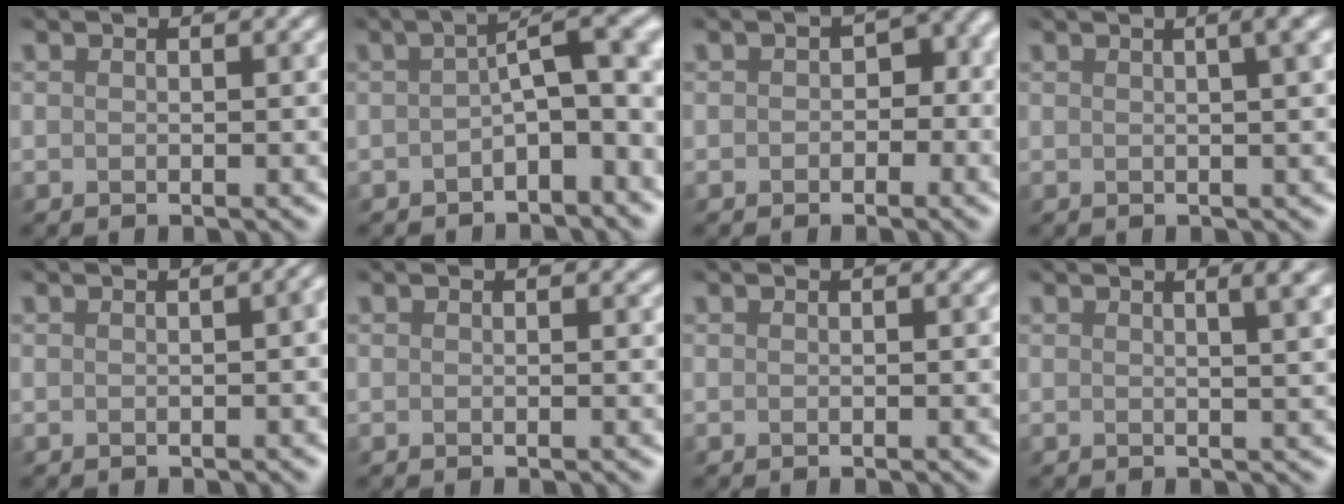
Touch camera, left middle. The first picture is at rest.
{"total": 5.0, "force": [-1.7, 1.7, 4.3], "torque": [-0.053, 0.015, -0.037]}
{"total": 2.1, "force": [-0.8, 1.7, 1.0], "torque": [0.000, 0.006, -0.020]}
{"total": 2.9, "force": [0.7, 0.9, 2.6], "torque": [-0.015, 0.011, 0.000]}
{"total": 2.9, "force": [-0.8, 1.5, 2.3], "torque": [-0.006, 0.013, -0.019]}
{"total": 0.0}
{"total": 0.0}
{"total": 3.3, "force": [1.1, 1.2, 2.8], "torque": [-0.015, 0.017, -0.006]}